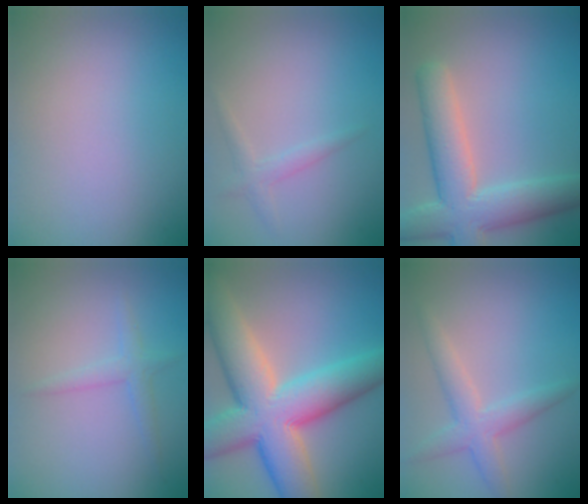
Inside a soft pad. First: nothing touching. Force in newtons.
{"total": 1.5, "press": 1.5, "slide": 0.1}
{"total": 8.0, "press": 8.0, "slide": 0.5}
{"total": 1.6, "press": 1.6, "slide": 0.1}
{"total": 13.2, "press": 13.2, "slide": 0.9}
{"total": 3.3, "press": 3.3, "slide": 0.0}